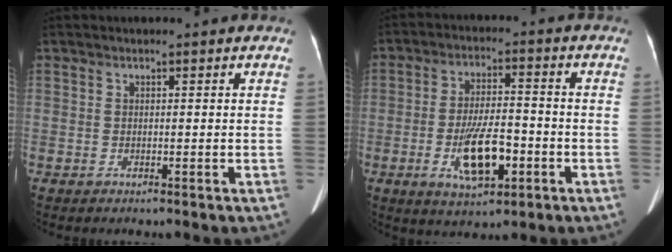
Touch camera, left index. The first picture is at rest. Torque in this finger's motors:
{"motor_torque": [1.32, 0.36, 0.45, 0.20]}